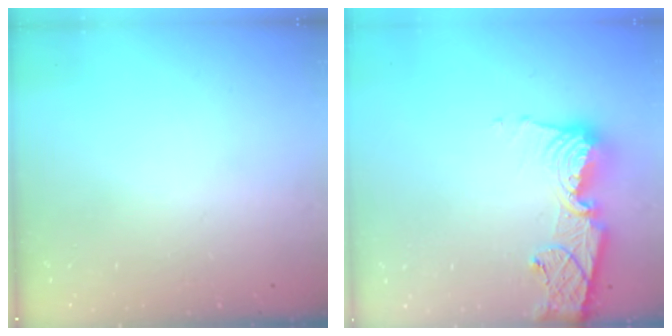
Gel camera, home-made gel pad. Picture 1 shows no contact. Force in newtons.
{"total": 13.0, "press": 12.9, "slide": 1.3}